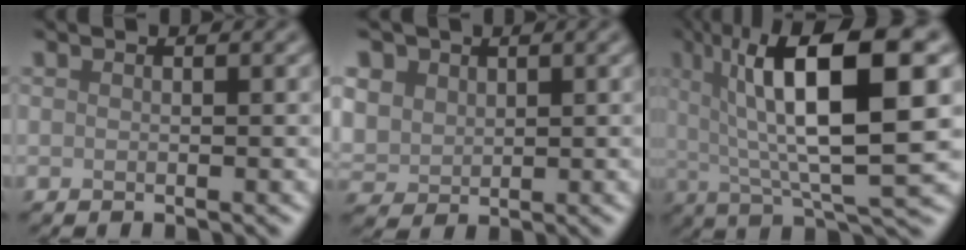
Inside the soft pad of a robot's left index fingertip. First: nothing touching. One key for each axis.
{"total": 5.9, "fx": 3.0, "fy": 4.4, "fz": 2.4, "tx": -0.084, "ty": 0.013, "tz": 0.052}
{"total": 12.8, "fx": 3.7, "fy": 3.0, "fz": 11.8, "tx": -0.177, "ty": 0.013, "tz": 0.062}